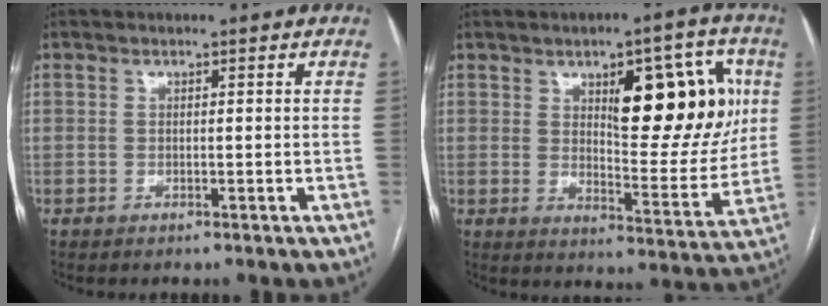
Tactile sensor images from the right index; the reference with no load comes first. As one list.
[{"total": 15.8, "force": [4.9, 5.3, 14.0], "torque": [-0.177, 0.015, 0.074]}]